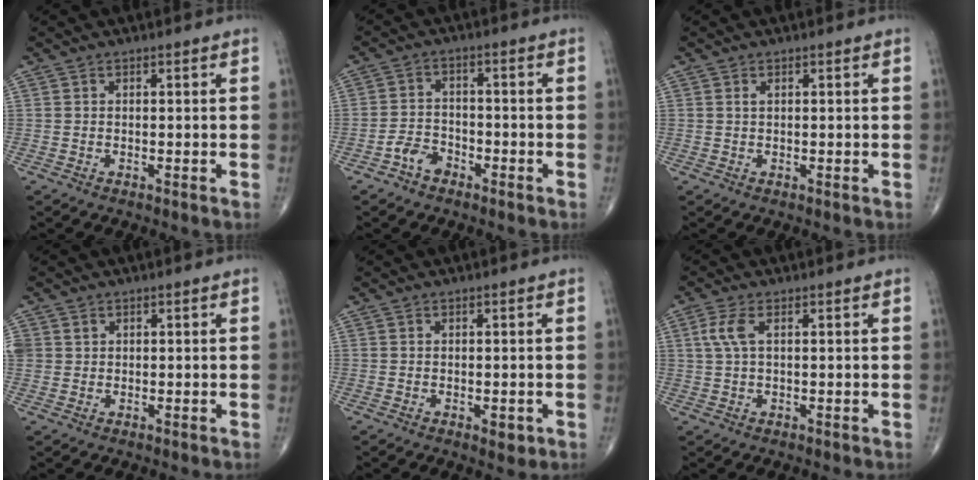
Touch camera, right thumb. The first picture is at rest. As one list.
[{"total": 4.2, "force": [-2.7, 2.8, 1.6], "torque": [-0.016, 0.025, -0.051]}, {"total": 0.6, "force": [0.2, 0.2, 0.4], "torque": [-0.010, 0.004, 0.005]}, {"total": 2.6, "force": [0.8, 2.3, 0.8], "torque": [-0.011, 0.002, 0.021]}, {"total": 1.9, "force": [-0.6, 1.0, 1.5], "torque": [-0.012, -0.002, -0.005]}, {"total": 3.7, "force": [1.0, 1.4, 3.3], "torque": [-0.090, 0.012, 0.021]}]